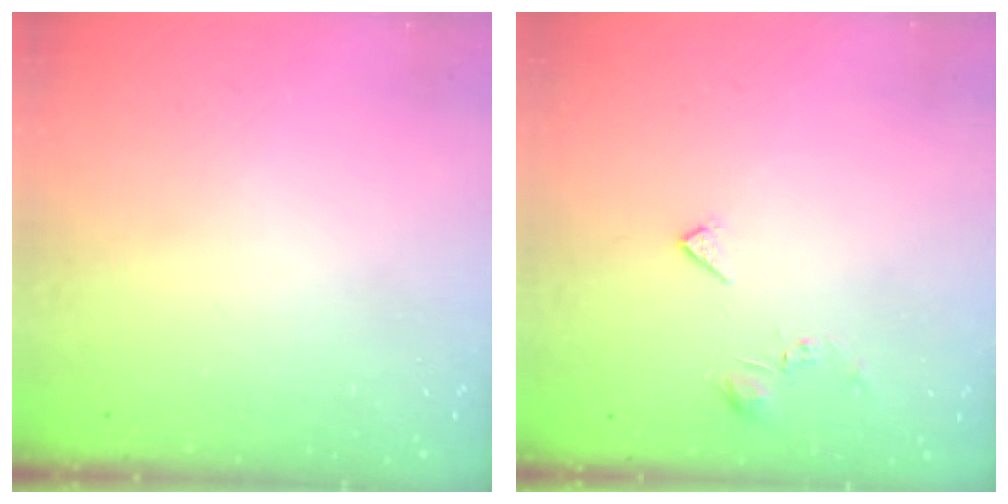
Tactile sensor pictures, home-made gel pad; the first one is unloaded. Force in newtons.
{"total": 4.4, "press": 4.3, "slide": 0.7}